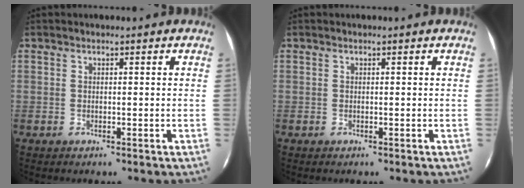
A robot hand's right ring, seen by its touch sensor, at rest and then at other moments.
{"total": 0.0}